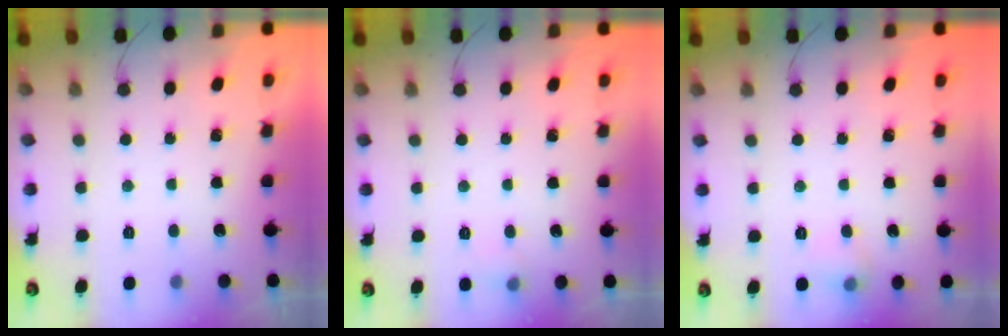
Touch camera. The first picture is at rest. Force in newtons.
{"total": 4.2, "press": 4.1, "slide": 1.0}
{"total": 6.3, "press": 6.2, "slide": 1.2}